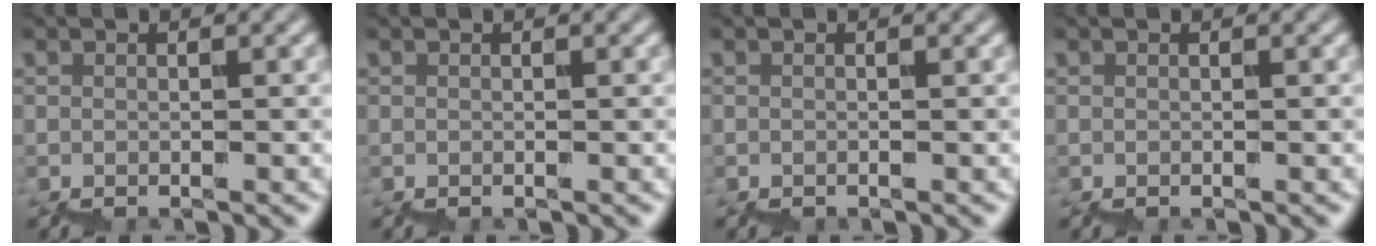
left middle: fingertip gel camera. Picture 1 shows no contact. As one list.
[{"total": 0.0}, {"total": 0.0}, {"total": 0.0}]